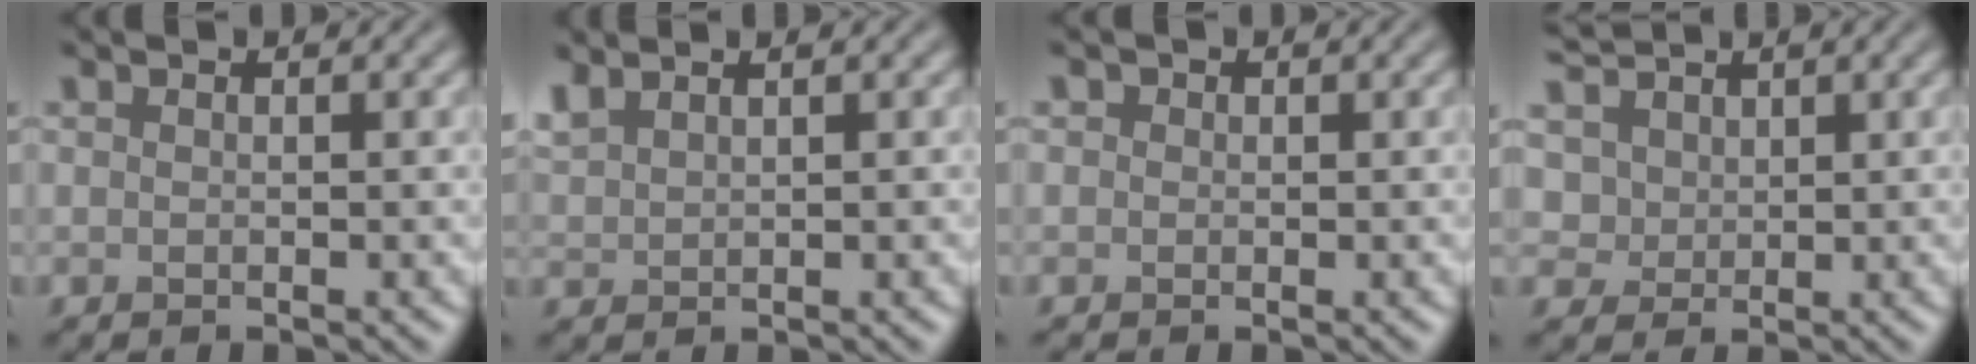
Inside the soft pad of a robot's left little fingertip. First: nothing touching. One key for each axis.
{"total": 2.0, "fx": 1.4, "fy": 0.9, "fz": 1.1, "tx": -0.036, "ty": 0.007, "tz": 0.034}
{"total": 1.5, "fx": 0.6, "fy": 1.2, "fz": 0.6, "tx": -0.014, "ty": 0.005, "tz": 0.006}
{"total": 7.6, "fx": 4.0, "fy": 5.3, "fz": 3.7, "tx": -0.094, "ty": 0.017, "tz": 0.055}